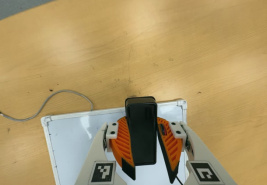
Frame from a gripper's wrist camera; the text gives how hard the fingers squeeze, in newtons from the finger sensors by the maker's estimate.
{"total": 9.6, "left": 9.5, "right": 9.8}